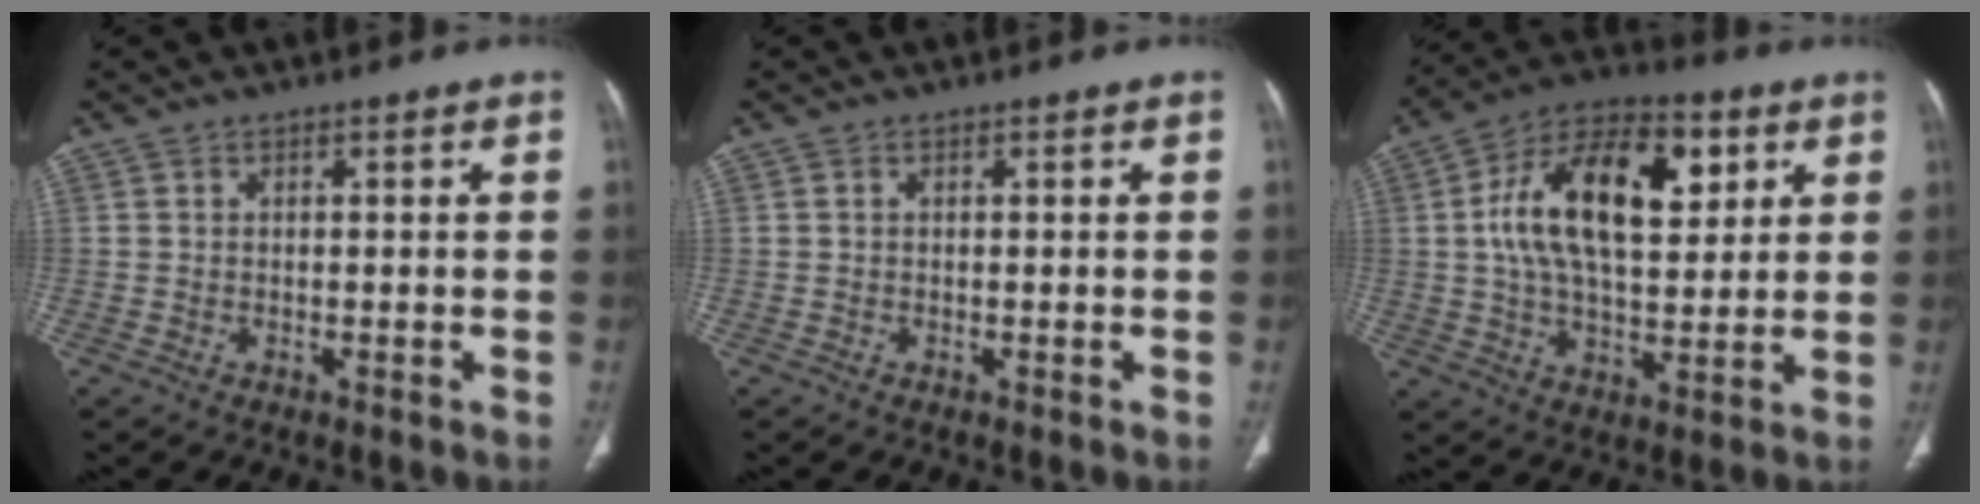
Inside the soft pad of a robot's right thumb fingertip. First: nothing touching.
{"total": 0.0}
{"total": 20.2, "force": [5.1, 10.8, 16.3], "torque": [-0.252, 0.006, 0.079]}